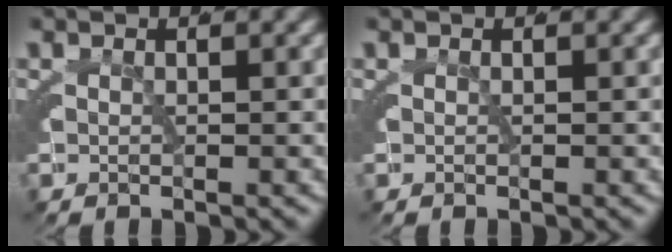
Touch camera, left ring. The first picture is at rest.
{"total": 0.0}